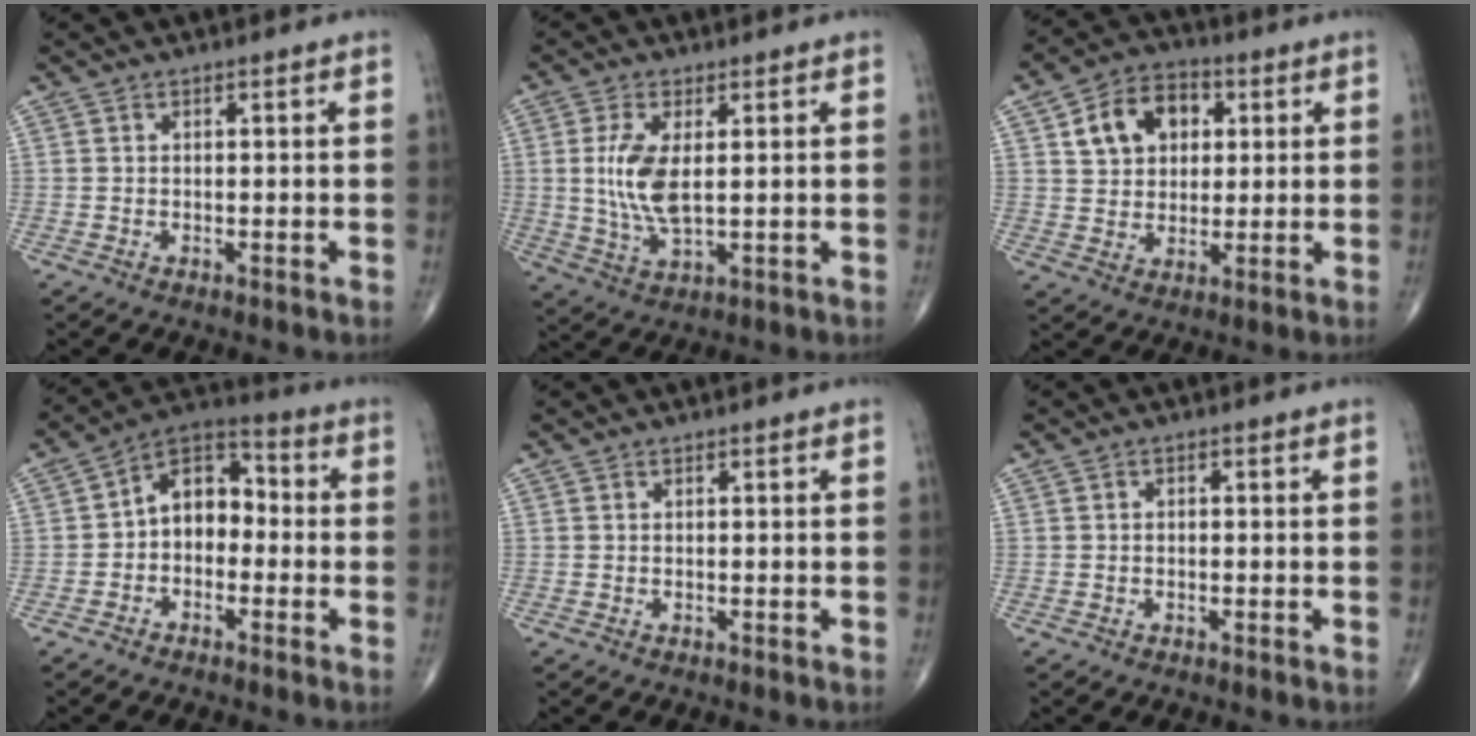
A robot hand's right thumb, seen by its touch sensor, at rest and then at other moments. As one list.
[{"total": 8.6, "force": [1.1, 3.6, 7.7], "torque": [-0.170, -0.013, 0.028]}, {"total": 11.2, "force": [3.5, 8.2, 6.8], "torque": [-0.081, 0.001, 0.055]}, {"total": 9.3, "force": [-1.1, 6.6, 6.5], "torque": [-0.072, 0.041, -0.039]}, {"total": 0.0}, {"total": 0.6, "force": [-0.1, 0.5, 0.4], "torque": [-0.005, 0.003, -0.003]}]